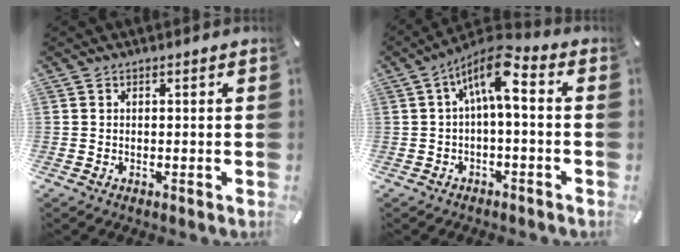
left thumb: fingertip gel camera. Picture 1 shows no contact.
{"total": 9.7, "force": [1.9, 3.8, 8.8], "torque": [-0.155, -0.003, 0.031]}